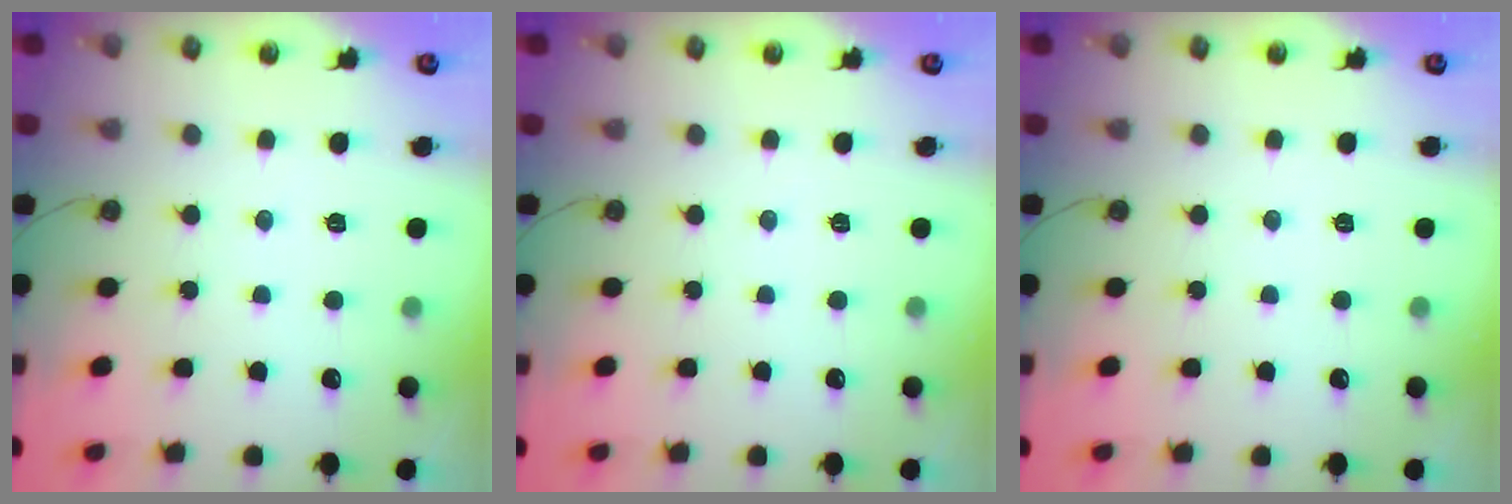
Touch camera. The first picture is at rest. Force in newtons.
{"total": 0.0}
{"total": 0.0}